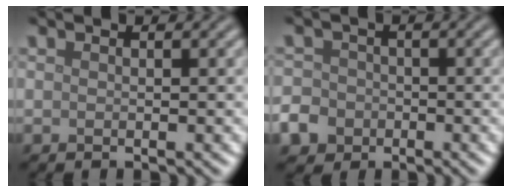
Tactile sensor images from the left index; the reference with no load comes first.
{"total": 5.3, "force": [-2.7, 4.3, 1.4], "torque": [-0.023, -0.014, -0.062]}